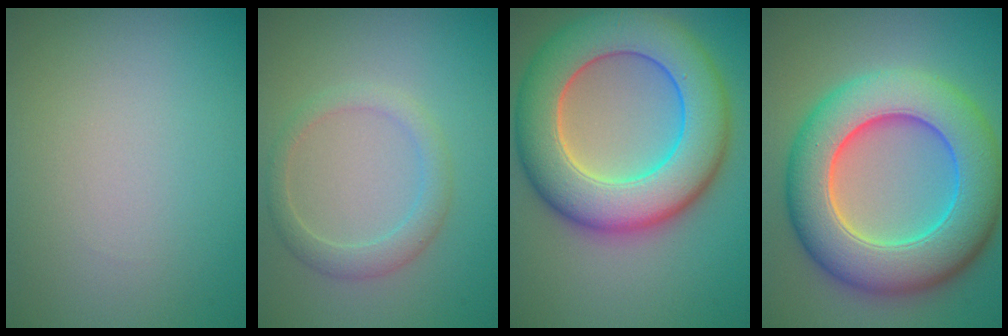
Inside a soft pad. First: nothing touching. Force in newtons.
{"total": 2.3, "press": 2.3, "slide": 0.1}
{"total": 11.1, "press": 11.1, "slide": 0.3}
{"total": 11.3, "press": 11.3, "slide": 0.4}